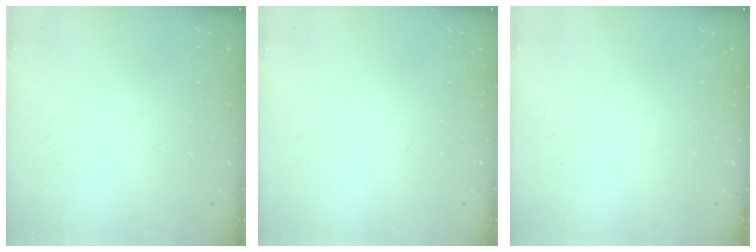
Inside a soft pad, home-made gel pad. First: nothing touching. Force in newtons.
{"total": 0.0}
{"total": 0.0}